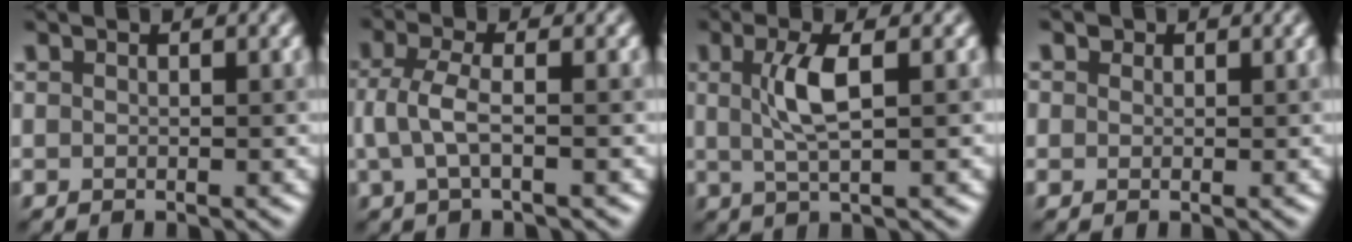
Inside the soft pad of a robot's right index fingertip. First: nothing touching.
{"total": 2.6, "force": [-0.2, 0.7, 2.5], "torque": [-0.055, 0.003, -0.005]}
{"total": 3.6, "force": [0.6, 0.7, 3.5], "torque": [-0.072, 0.004, 0.011]}
{"total": 1.5, "force": [0.8, 1.2, 0.4], "torque": [-0.004, 0.014, -0.004]}